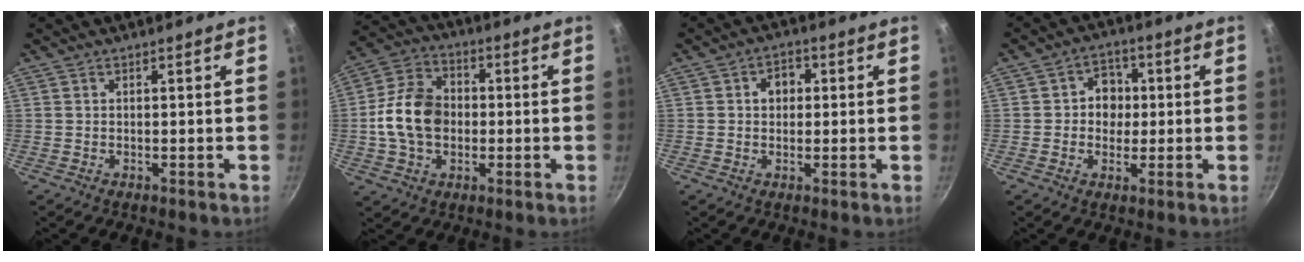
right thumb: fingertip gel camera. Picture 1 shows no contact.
{"total": 12.9, "force": [-0.8, 9.6, 8.6], "torque": [-0.138, 0.022, -0.026]}
{"total": 4.1, "force": [0.6, 3.4, 2.3], "torque": [-0.007, 0.007, 0.004]}
{"total": 6.4, "force": [0.2, 5.7, 3.0], "torque": [-0.004, 0.004, -0.005]}